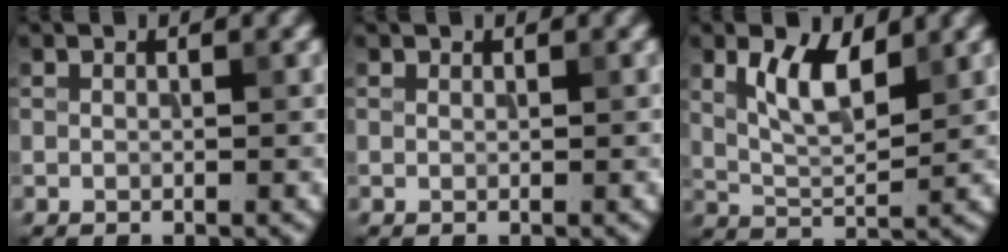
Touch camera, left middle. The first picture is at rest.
{"total": 0.0}
{"total": 4.5, "force": [2.0, 1.8, 3.7], "torque": [-0.075, 0.001, 0.037]}